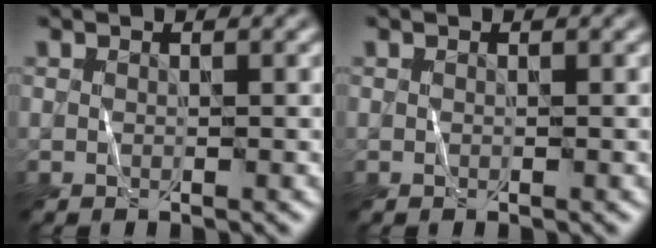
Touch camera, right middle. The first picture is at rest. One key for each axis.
{"total": 0.0}